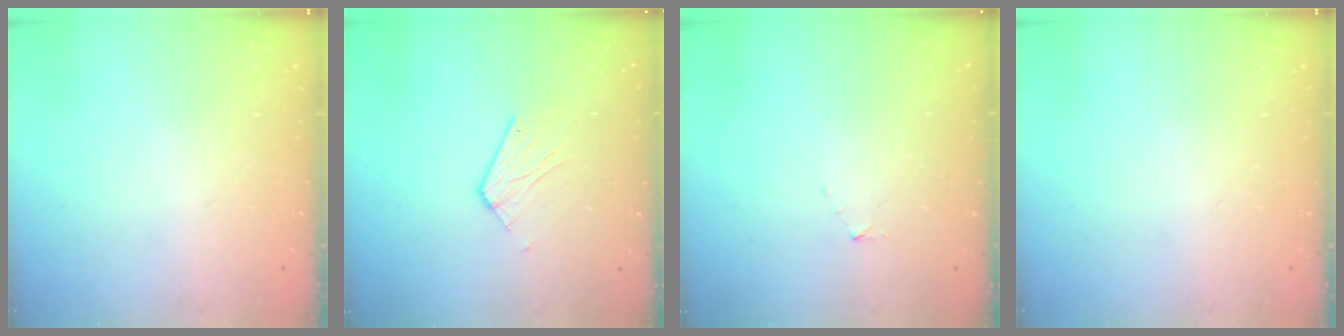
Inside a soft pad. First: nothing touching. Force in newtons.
{"total": 5.3, "press": 5.3, "slide": 0.4}
{"total": 3.2, "press": 3.1, "slide": 0.3}
{"total": 0.0}